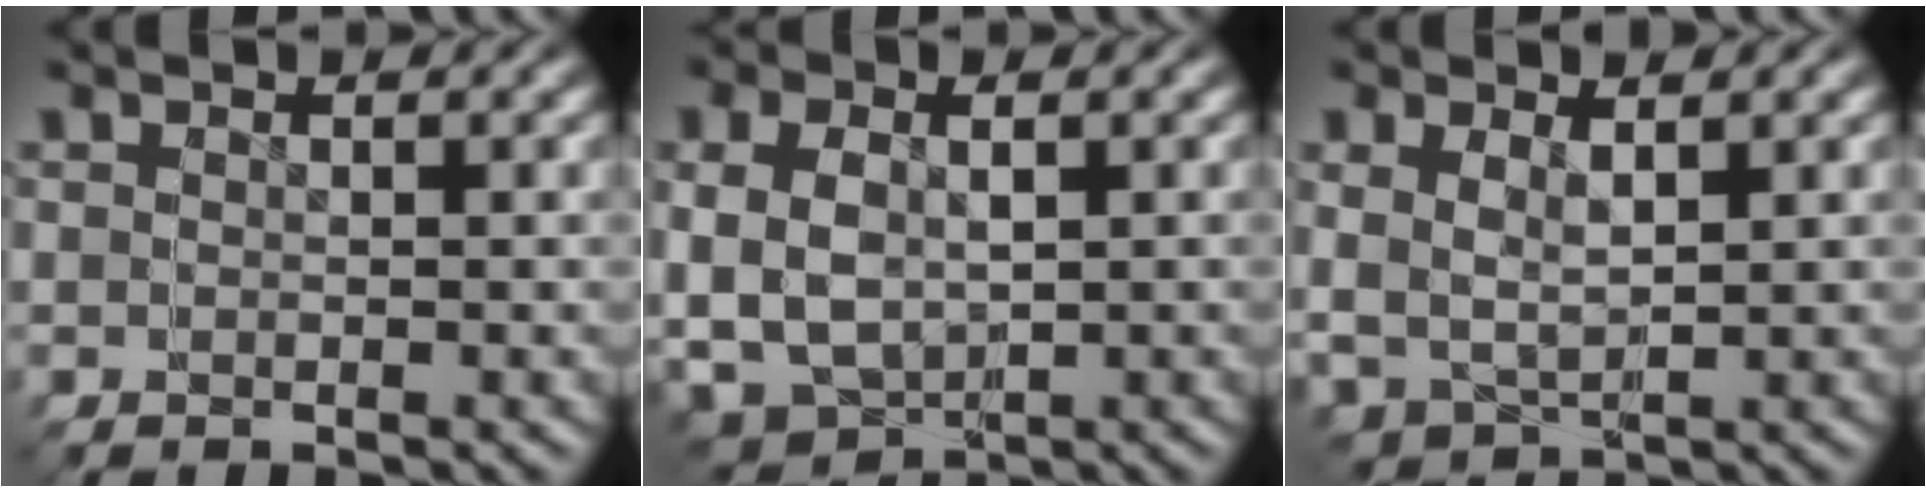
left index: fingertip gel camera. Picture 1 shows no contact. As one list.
[{"total": 5.8, "force": [-0.3, 5.4, 2.1], "torque": [-0.052, -0.012, -0.001]}, {"total": 3.1, "force": [1.3, 2.4, 1.5], "torque": [-0.037, -0.008, 0.028]}]